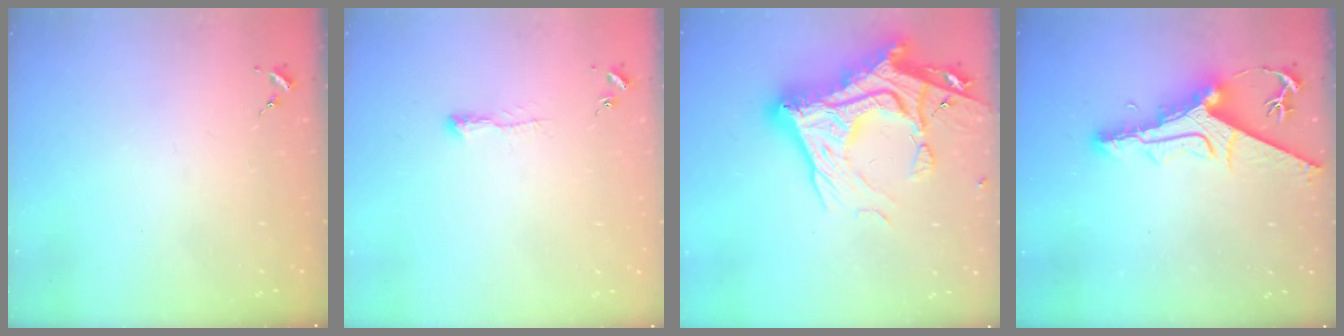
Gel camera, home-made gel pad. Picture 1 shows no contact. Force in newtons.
{"total": 4.5, "press": 4.4, "slide": 0.7}
{"total": 30.6, "press": 30.4, "slide": 2.9}
{"total": 13.0, "press": 12.8, "slide": 1.8}